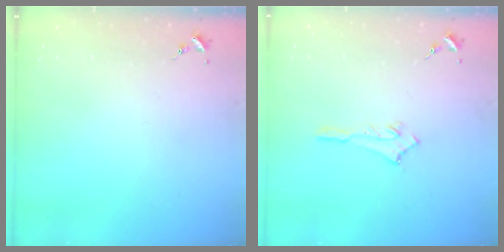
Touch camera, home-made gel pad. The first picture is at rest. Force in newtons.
{"total": 2.7, "press": 2.7, "slide": 0.1}